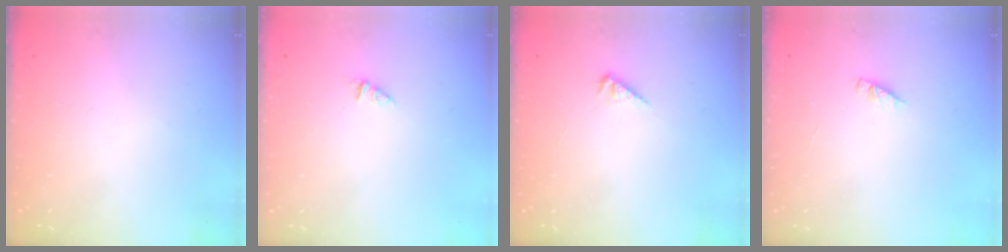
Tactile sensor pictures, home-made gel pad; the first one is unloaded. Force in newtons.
{"total": 0.0}
{"total": 2.3, "press": 2.3, "slide": 0.2}
{"total": 2.4, "press": 2.4, "slide": 0.3}